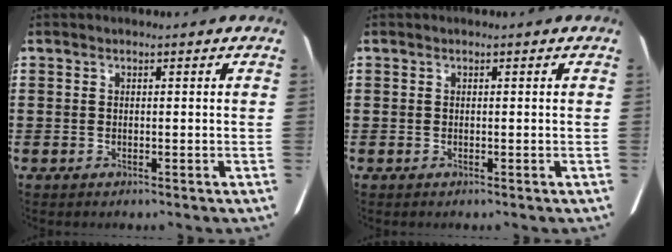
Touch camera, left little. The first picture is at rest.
{"total": 0.0}